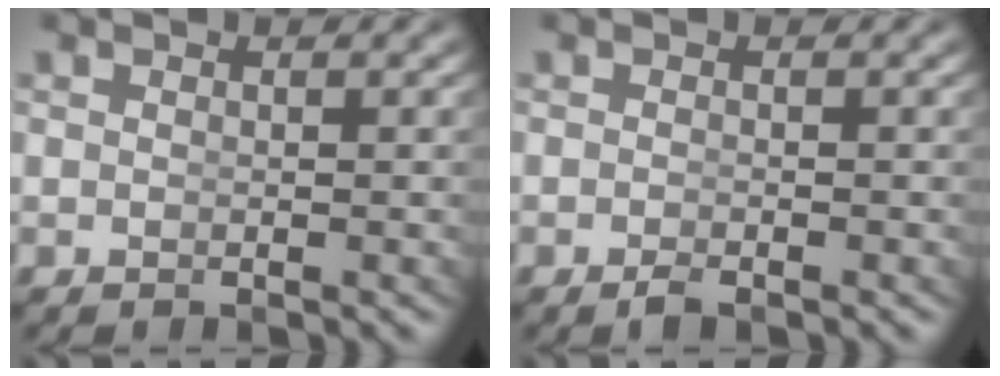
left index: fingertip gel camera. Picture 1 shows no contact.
{"total": 1.1, "force": [-1.0, -0.1, 0.4], "torque": [-0.013, -0.009, -0.012]}